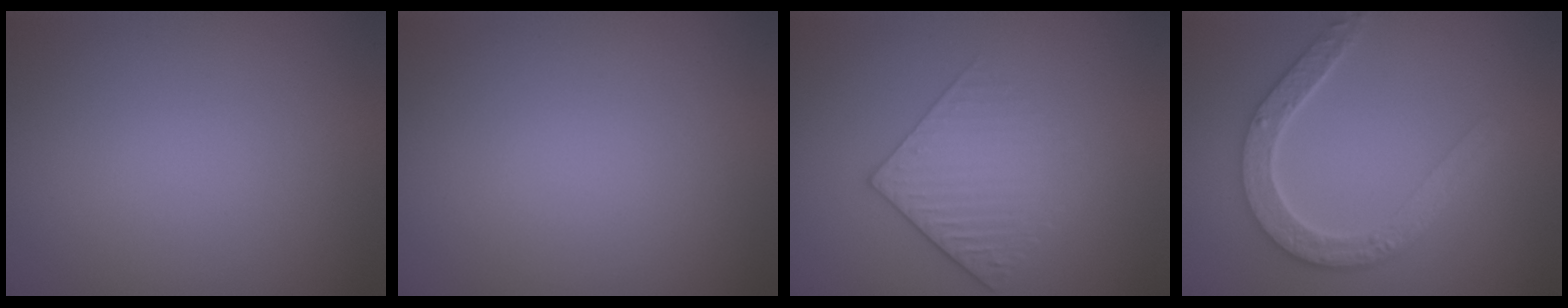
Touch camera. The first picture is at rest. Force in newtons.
{"total": 0.0}
{"total": 3.0, "press": 2.7, "slide": 1.3}
{"total": 4.7, "press": 3.7, "slide": 2.9}